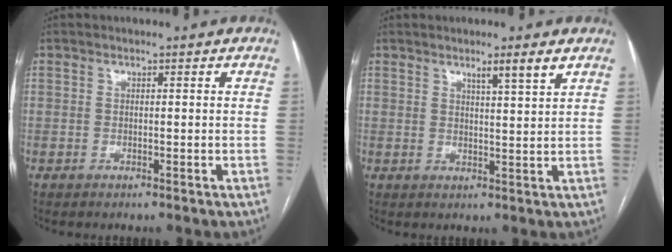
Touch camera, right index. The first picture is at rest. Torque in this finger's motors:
{"motor_torque": [0.07, 0.03, 0.04, 0.05]}